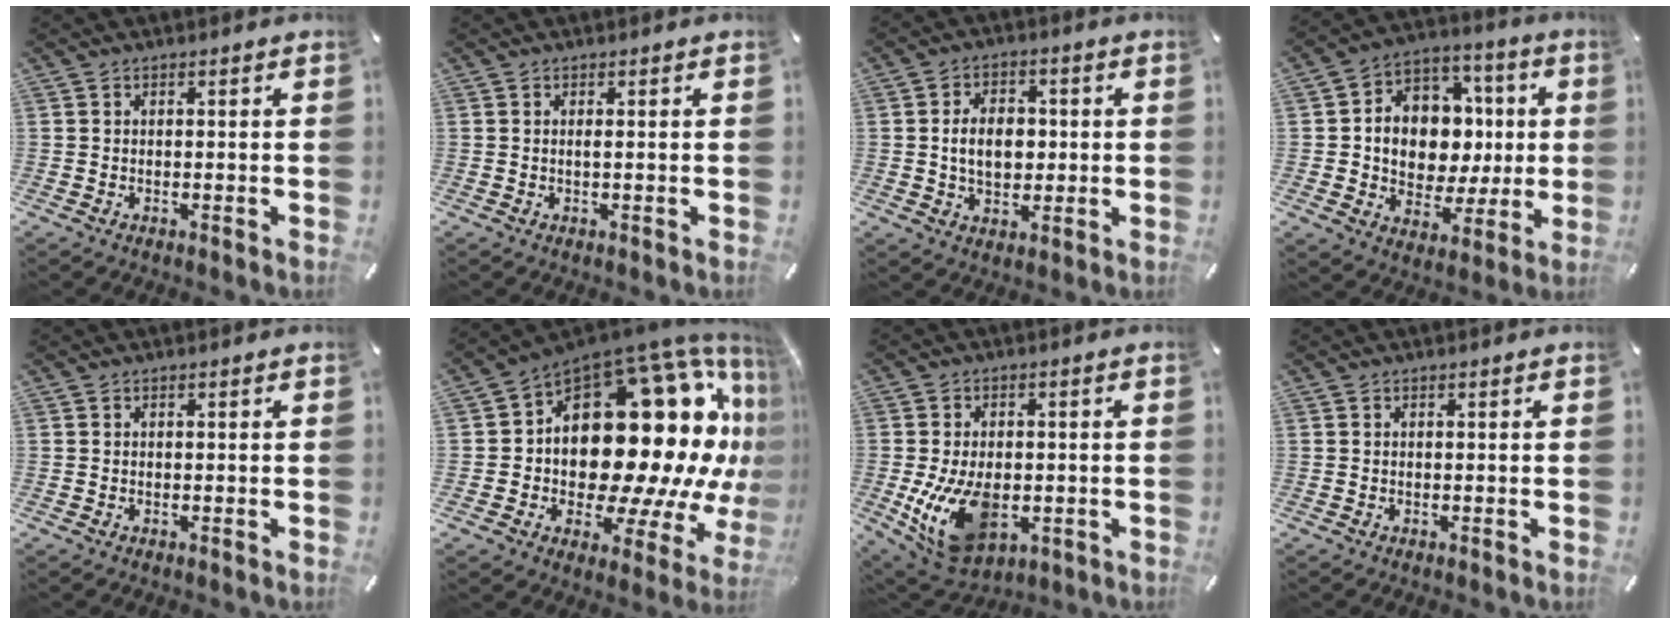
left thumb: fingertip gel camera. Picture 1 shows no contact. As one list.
[{"total": 0.7, "force": [0.0, 0.0, 0.7], "torque": [-0.013, -0.001, 0.000]}, {"total": 7.9, "force": [0.1, 5.7, 5.4], "torque": [-0.089, 0.003, -0.002]}, {"total": 12.2, "force": [0.0, 11.0, 5.3], "torque": [-0.088, -0.006, 0.012]}, {"total": 0.0}, {"total": 27.3, "force": [6.0, 15.6, 21.5], "torque": [-0.286, -0.110, 0.136]}, {"total": 15.2, "force": [-2.9, 9.9, 11.2], "torque": [-0.225, -0.006, -0.043]}, {"total": 0.0}]